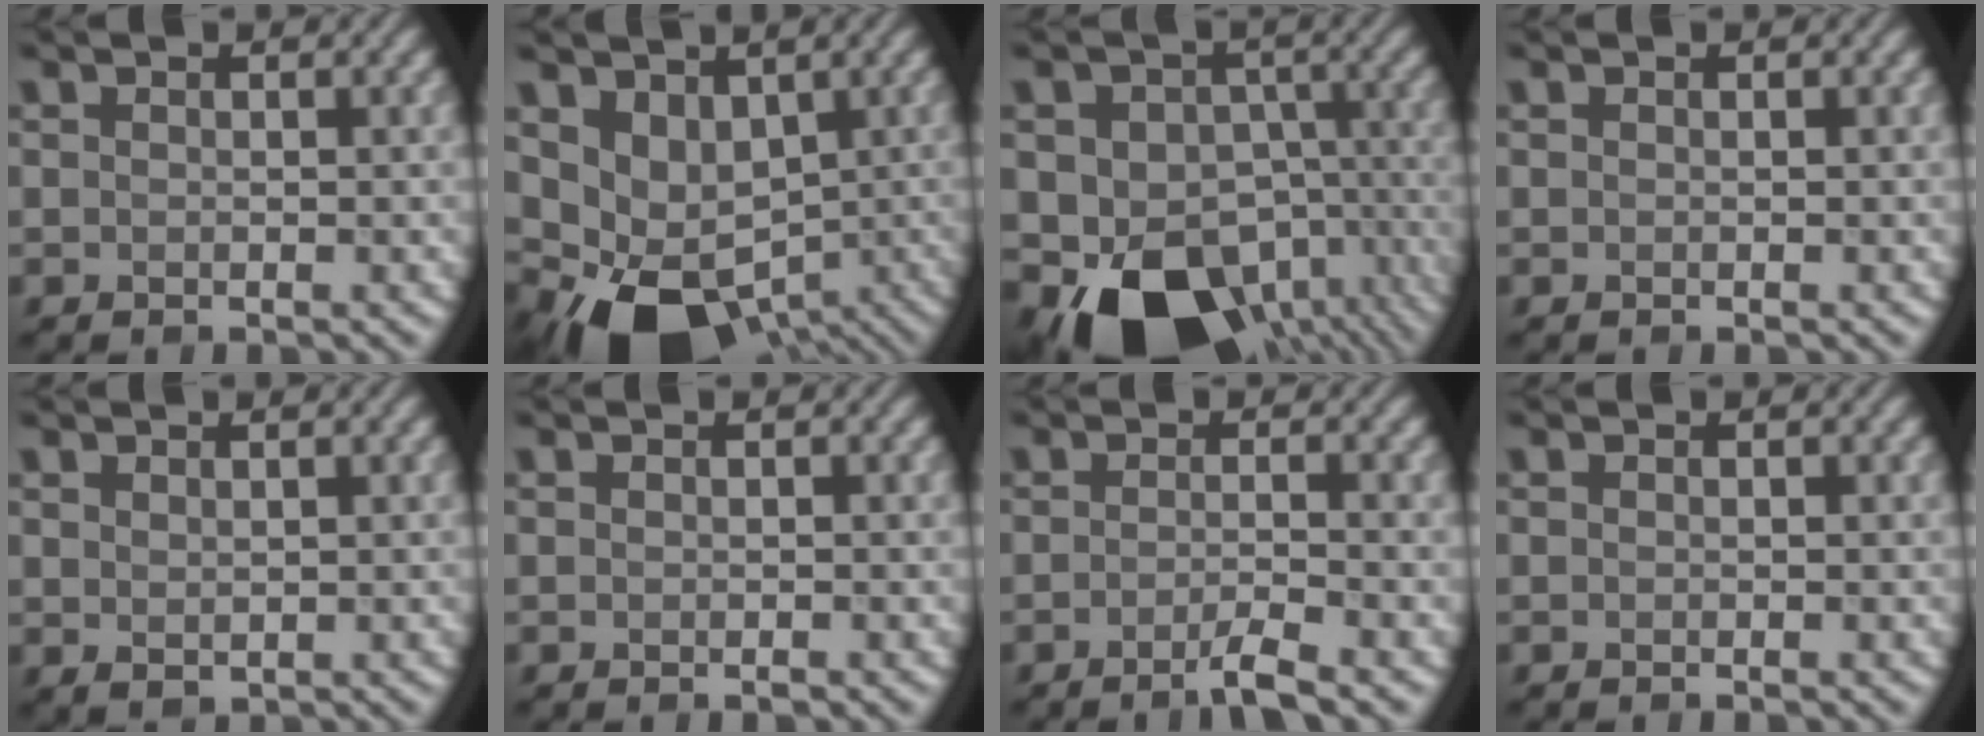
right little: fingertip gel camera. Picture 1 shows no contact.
{"total": 9.6, "force": [-2.4, 6.7, 6.4], "torque": [-0.113, -0.038, -0.022]}
{"total": 16.5, "force": [-8.0, 10.8, 9.6], "torque": [-0.143, -0.029, -0.102]}
{"total": 0.0}
{"total": 1.2, "force": [0.6, 0.7, 0.7], "torque": [-0.013, -0.003, 0.018]}
{"total": 0.0}
{"total": 2.4, "force": [-1.3, 0.4, 2.0], "torque": [-0.028, 0.002, -0.034]}
{"total": 0.0}